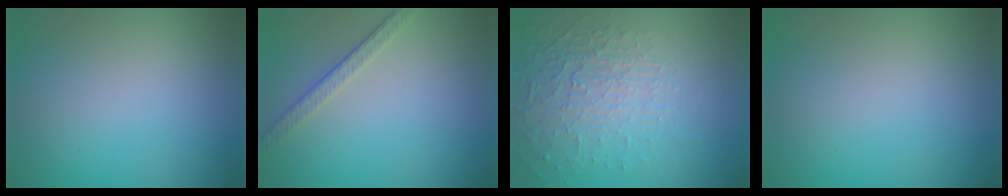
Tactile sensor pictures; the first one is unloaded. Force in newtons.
{"total": 2.5, "press": 2.1, "slide": 1.4}
{"total": 5.5, "press": 3.2, "slide": 4.5}
{"total": 0.0}